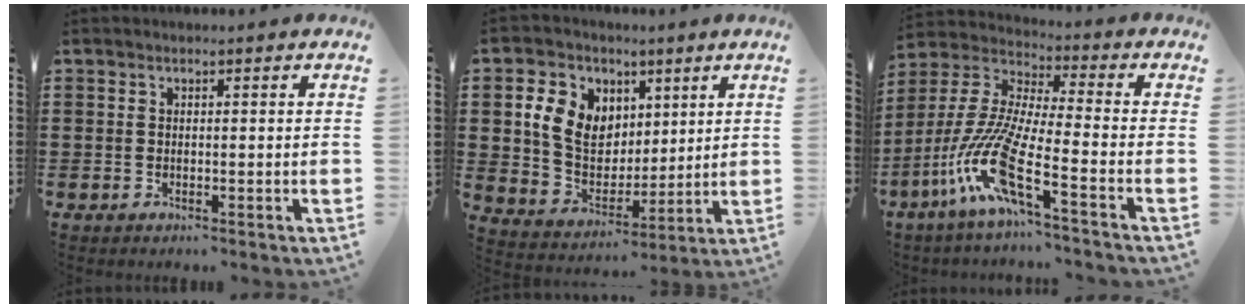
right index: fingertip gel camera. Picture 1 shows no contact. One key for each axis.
{"total": 9.0, "fx": 2.9, "fy": 7.5, "fz": 4.0, "tx": -0.109, "ty": 0.014, "tz": 0.056}
{"total": 12.4, "fx": -6.7, "fy": 1.6, "fz": 10.3, "tx": -0.252, "ty": -0.026, "tz": -0.143}